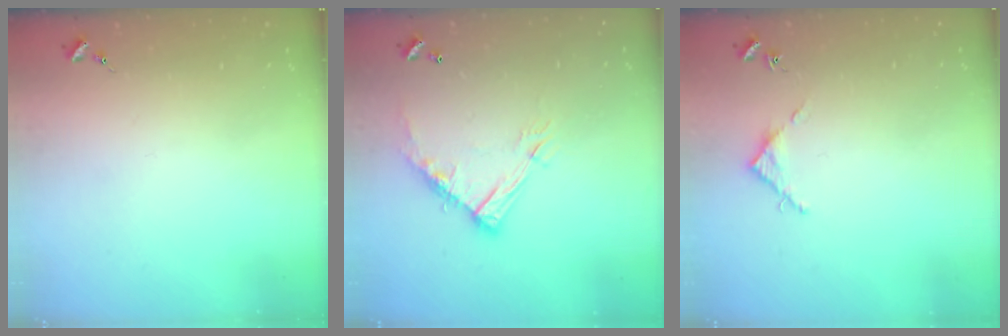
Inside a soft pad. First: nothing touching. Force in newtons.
{"total": 13.2, "press": 13.1, "slide": 0.8}
{"total": 3.6, "press": 3.6, "slide": 0.3}